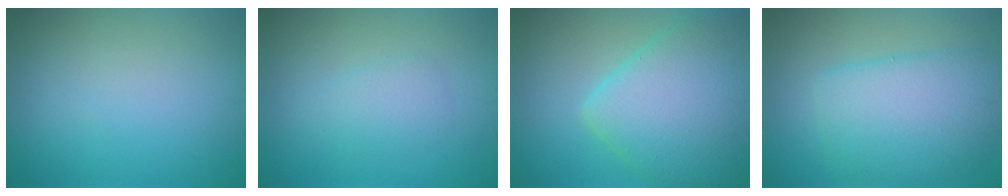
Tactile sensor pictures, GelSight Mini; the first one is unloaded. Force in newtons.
{"total": 1.8, "press": 1.8, "slide": 0.0}
{"total": 9.7, "press": 9.7, "slide": 0.6}
{"total": 7.4, "press": 7.4, "slide": 0.3}